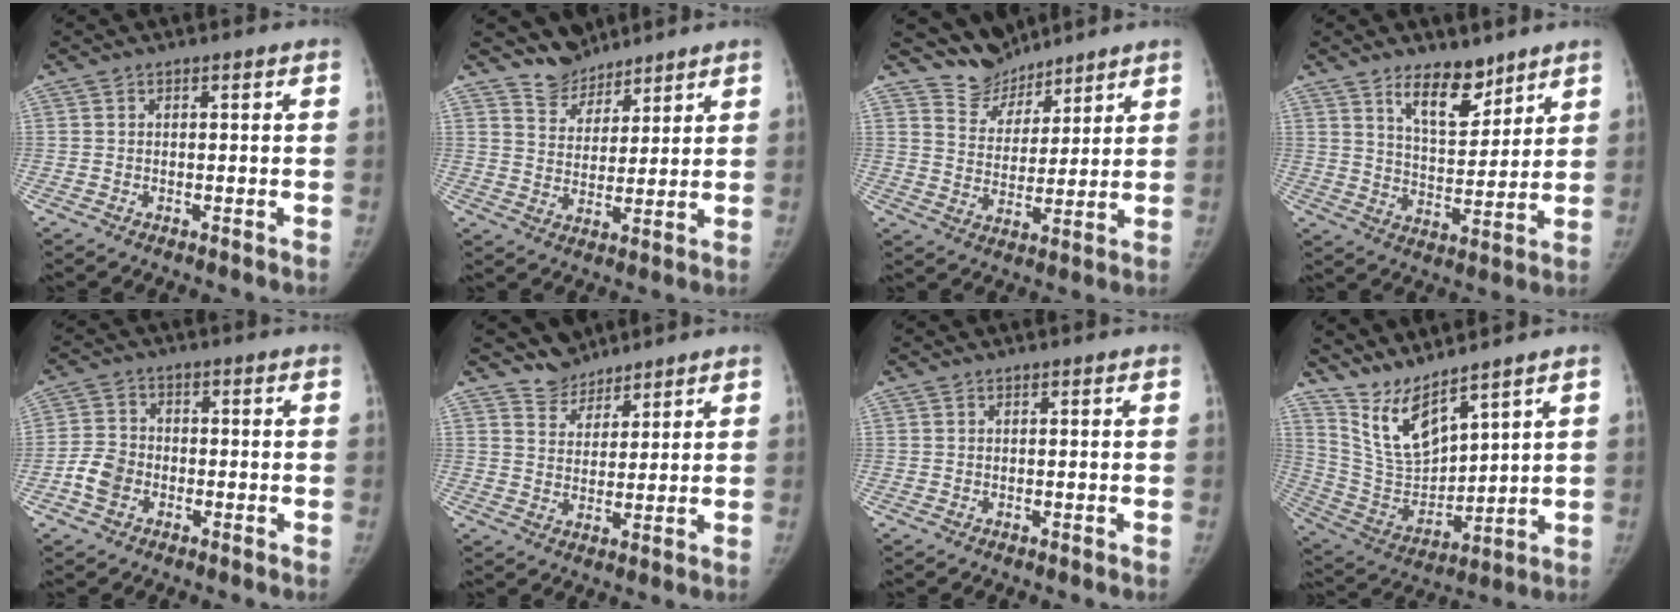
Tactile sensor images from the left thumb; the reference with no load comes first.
{"total": 6.3, "force": [5.6, 2.9, -0.4], "torque": [0.035, -0.049, 0.108]}
{"total": 7.5, "force": [6.8, 3.2, -0.6], "torque": [0.039, -0.056, 0.134]}
{"total": 9.8, "force": [6.9, 4.4, 5.4], "torque": [-0.060, -0.055, 0.120]}
{"total": 5.4, "force": [-2.1, 4.2, 2.6], "torque": [-0.040, 0.015, -0.046]}
{"total": 5.2, "force": [4.6, 2.4, -0.6], "torque": [0.037, -0.037, 0.084]}
{"total": 0.0}
{"total": 10.7, "force": [9.0, 2.3, 5.3], "torque": [-0.095, -0.068, 0.201]}